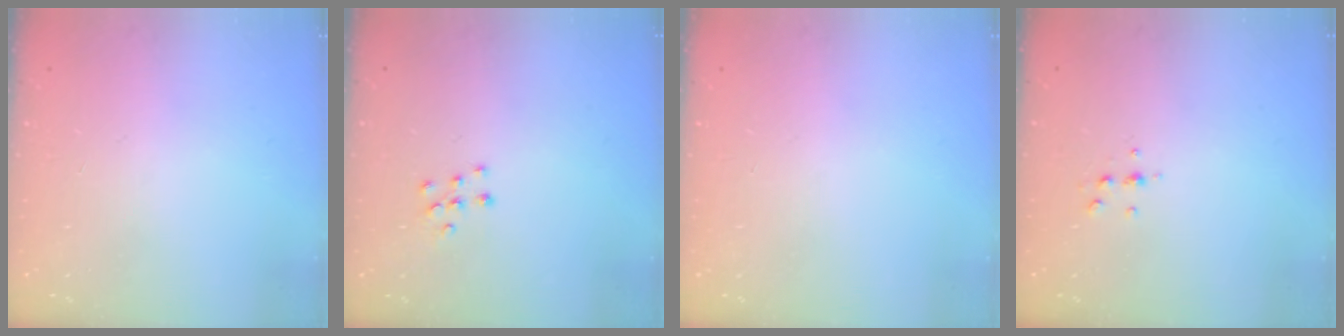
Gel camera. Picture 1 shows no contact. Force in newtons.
{"total": 6.8, "press": 6.8, "slide": 0.4}
{"total": 0.0}
{"total": 4.7, "press": 4.6, "slide": 1.0}